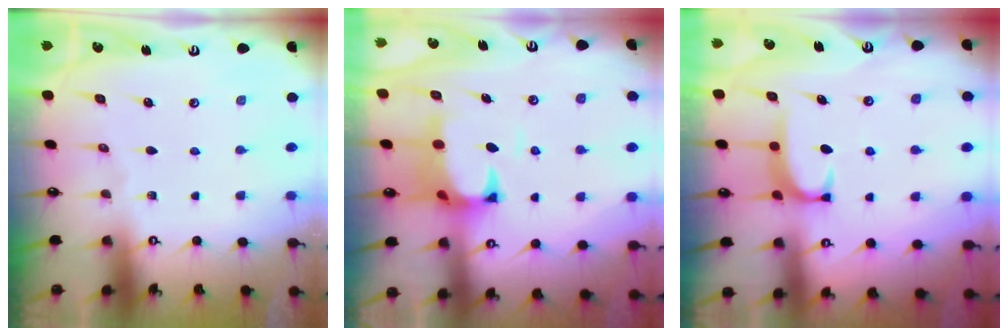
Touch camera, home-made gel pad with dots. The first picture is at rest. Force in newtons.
{"total": 2.6, "press": 2.4, "slide": 1.1}
{"total": 1.7, "press": 1.6, "slide": 0.5}